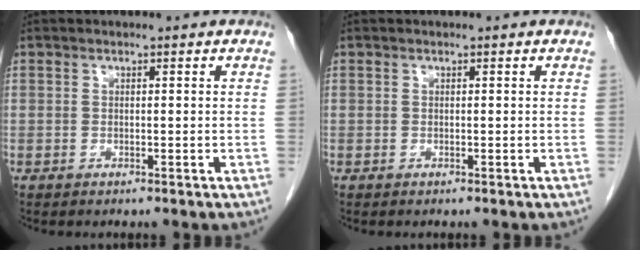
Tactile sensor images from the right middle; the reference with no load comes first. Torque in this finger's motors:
{"motor_torque": [-0.11, -0.10, 0.02, 0.01]}